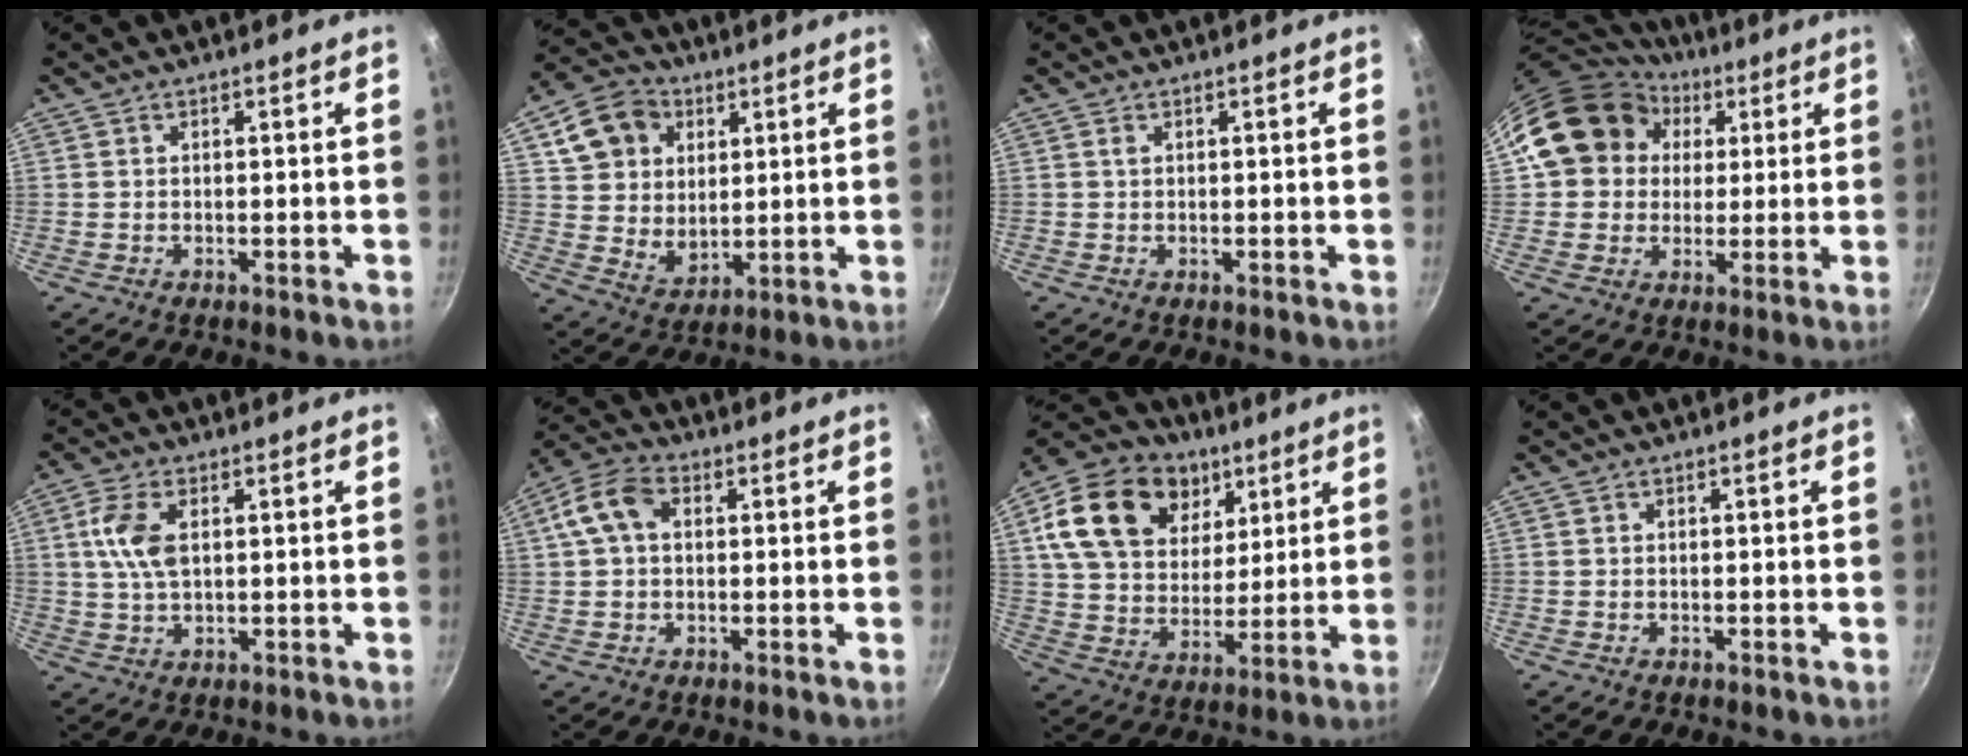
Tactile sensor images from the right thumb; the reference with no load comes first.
{"total": 13.1, "force": [4.9, 10.5, 6.1], "torque": [-0.081, -0.010, 0.091]}
{"total": 0.6, "force": [0.2, 0.4, 0.4], "torque": [-0.006, -0.001, 0.004]}
{"total": 15.4, "force": [4.6, 13.2, 6.3], "torque": [-0.082, 0.017, 0.073]}
{"total": 7.5, "force": [1.6, 4.1, 6.1], "torque": [-0.118, 0.005, 0.030]}
{"total": 8.3, "force": [1.6, 5.8, 5.8], "torque": [-0.108, 0.021, 0.017]}
{"total": 22.2, "force": [9.2, 15.8, 12.5], "torque": [-0.205, -0.016, 0.159]}
{"total": 0.0}